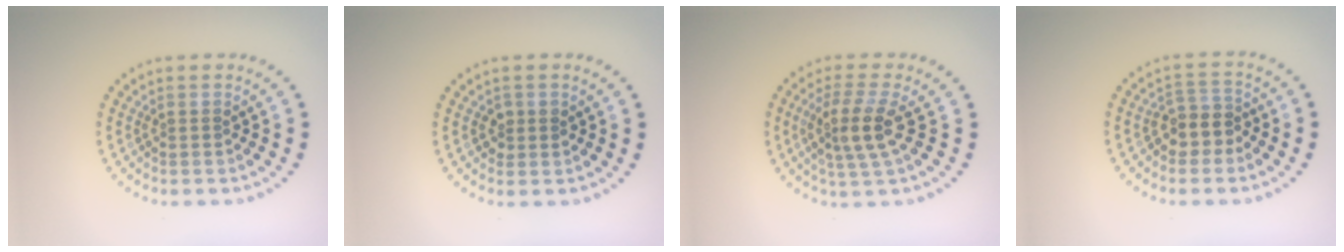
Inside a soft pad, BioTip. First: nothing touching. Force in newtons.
{"total": 1.2, "press": 1.2, "slide": 0.1}
{"total": 3.7, "press": 3.2, "slide": 1.8}
{"total": 2.7, "press": 2.4, "slide": 1.2}